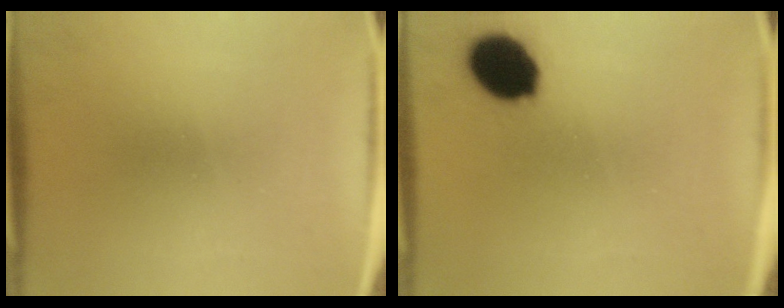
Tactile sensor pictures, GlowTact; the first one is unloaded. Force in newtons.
{"total": 11.9}